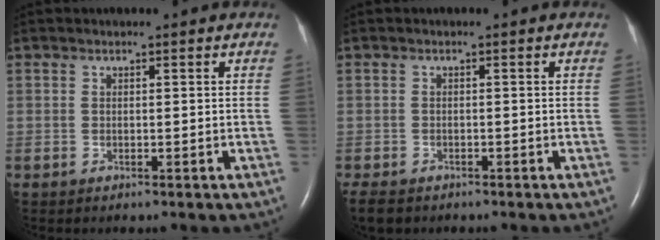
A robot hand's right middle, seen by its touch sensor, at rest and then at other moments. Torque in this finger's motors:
{"motor_torque": [0.00, 0.00, 0.00, 0.00]}